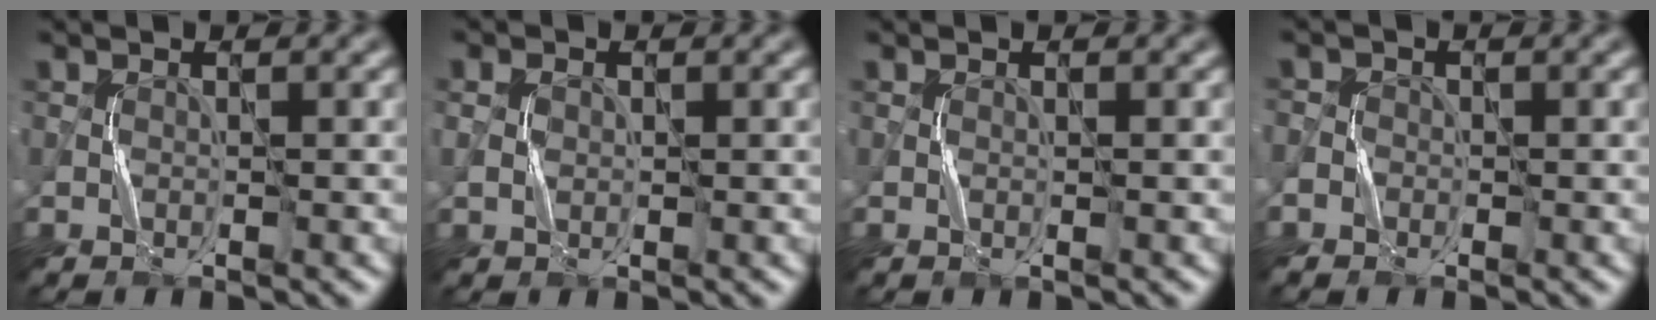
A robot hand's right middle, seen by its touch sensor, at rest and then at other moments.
{"total": 1.5, "force": [0.2, 1.2, 0.9], "torque": [-0.019, 0.002, 0.000]}
{"total": 0.0}
{"total": 1.3, "force": [-0.7, 1.1, 0.0], "torque": [0.012, -0.001, -0.016]}